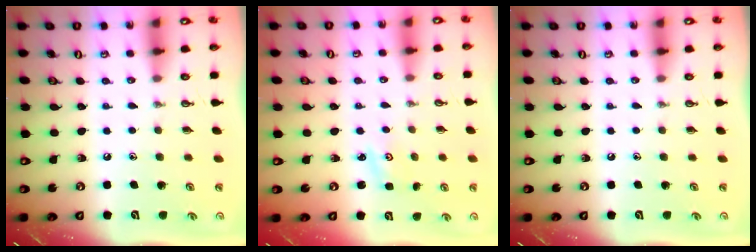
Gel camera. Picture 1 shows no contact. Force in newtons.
{"total": 1.0, "press": 0.9, "slide": 0.2}
{"total": 0.0}